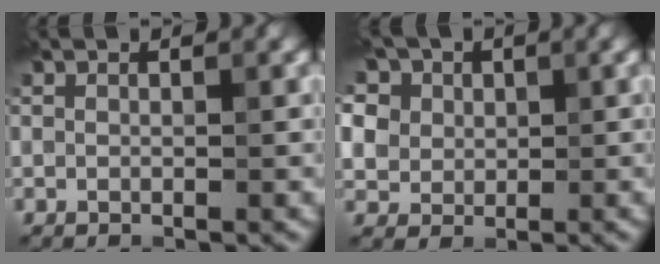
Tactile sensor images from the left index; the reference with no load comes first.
{"total": 12.8, "force": [6.2, 9.6, 5.9], "torque": [-0.146, 0.035, 0.092]}